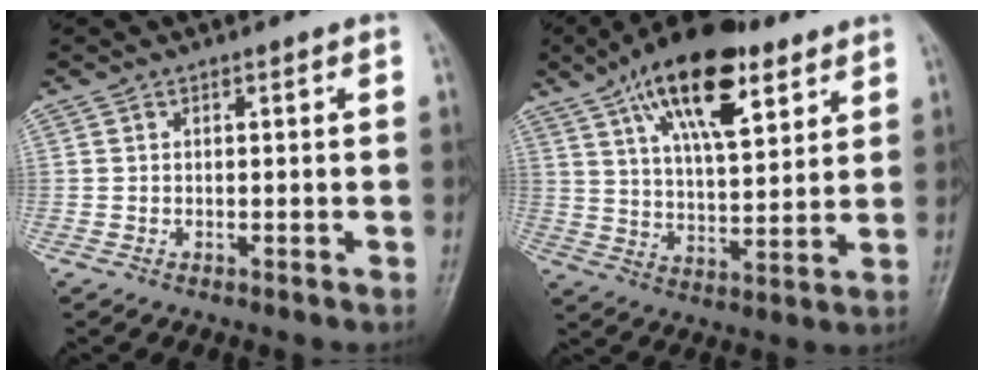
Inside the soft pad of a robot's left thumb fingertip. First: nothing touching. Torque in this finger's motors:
{"motor_torque": [0.99, 0.28, 1.61, -1.17, 0.36]}